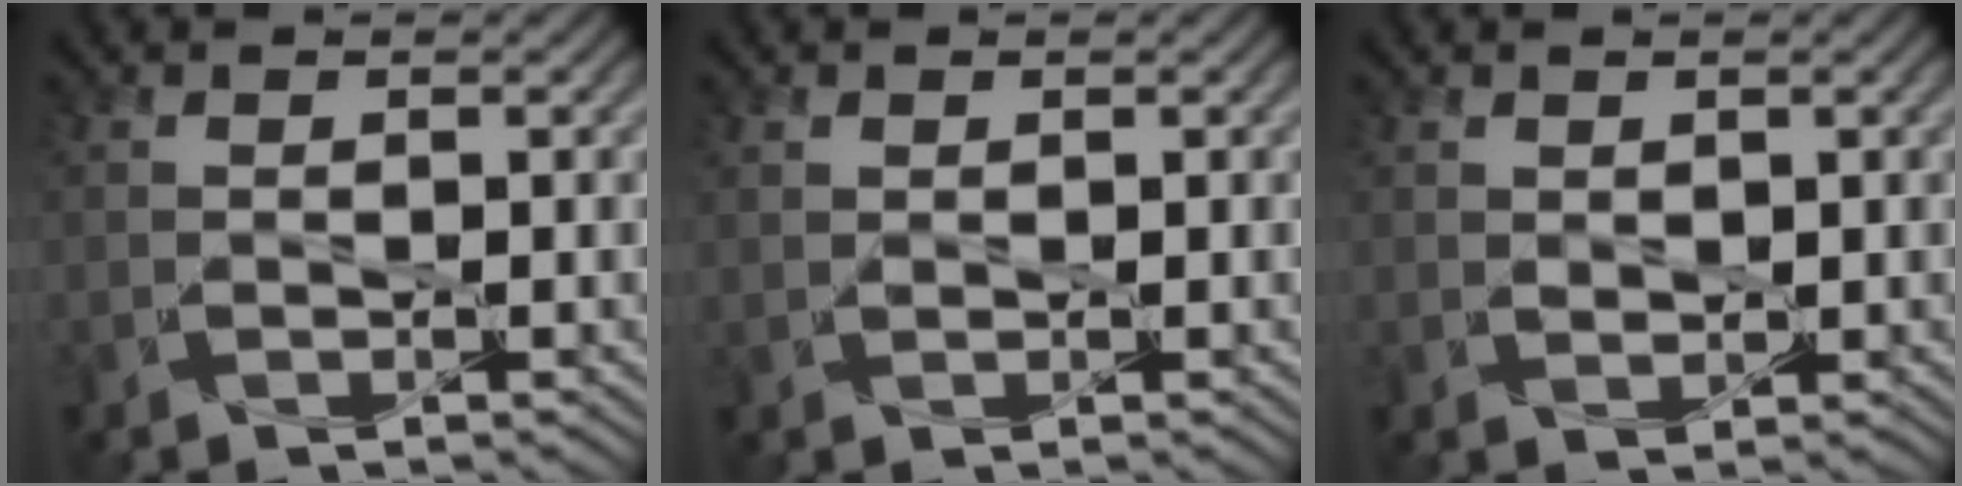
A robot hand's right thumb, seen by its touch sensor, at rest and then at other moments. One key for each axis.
{"total": 0.8, "fx": 0.4, "fy": 0.6, "fz": 0.4, "tx": -0.010, "ty": 0.000, "tz": 0.009}
{"total": 1.1, "fx": 0.8, "fy": 0.7, "fz": 0.2, "tx": -0.010, "ty": -0.001, "tz": 0.018}